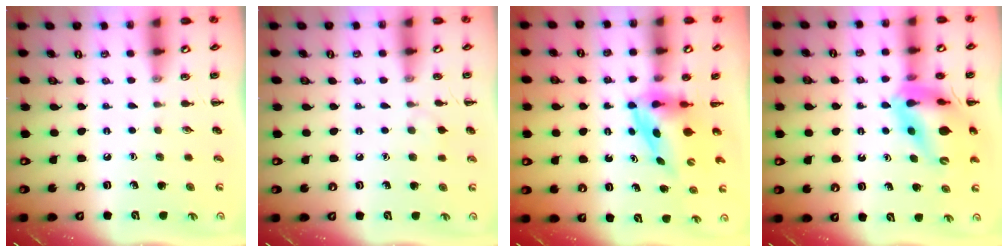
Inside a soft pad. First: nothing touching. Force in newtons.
{"total": 5.2, "press": 4.9, "slide": 1.6}
{"total": 3.9, "press": 3.9, "slide": 0.8}
{"total": 14.3, "press": 13.6, "slide": 4.2}